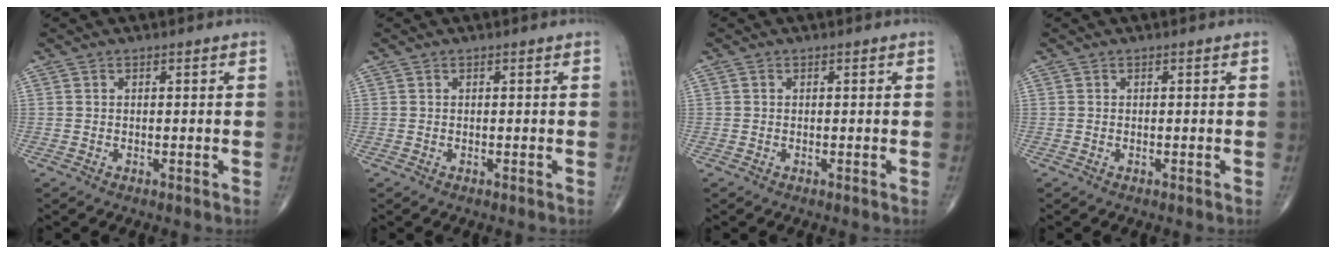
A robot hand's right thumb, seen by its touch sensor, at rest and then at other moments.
{"total": 0.0}
{"total": 0.0}
{"total": 0.0}